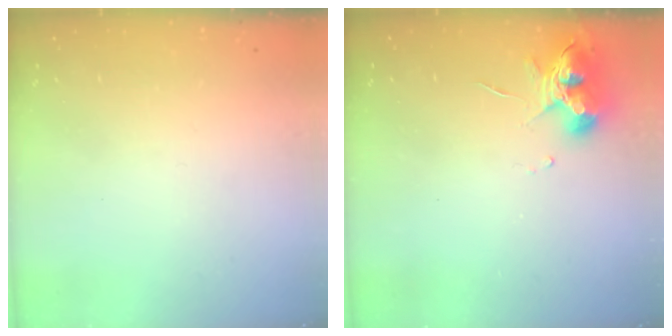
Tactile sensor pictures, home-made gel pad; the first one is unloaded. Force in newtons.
{"total": 10.7, "press": 10.6, "slide": 1.4}